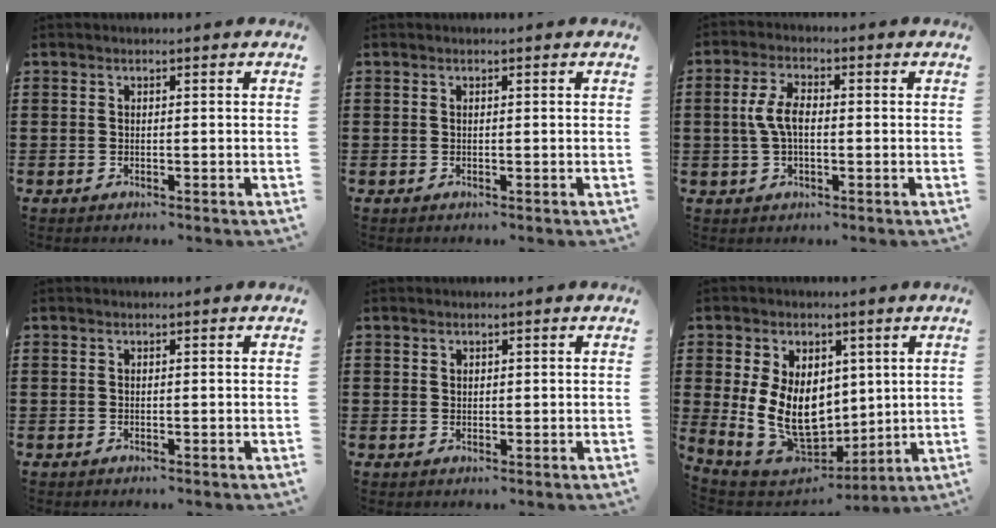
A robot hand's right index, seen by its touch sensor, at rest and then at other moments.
{"total": 0.0}
{"total": 5.3, "force": [-0.1, 2.6, 4.7], "torque": [-0.119, -0.002, -0.012]}
{"total": 0.0}
{"total": 0.9, "force": [0.6, 0.7, 0.2], "torque": [-0.005, 0.003, 0.012]}
{"total": 12.9, "force": [0.5, 9.2, 9.0], "torque": [-0.181, -0.006, 0.015]}